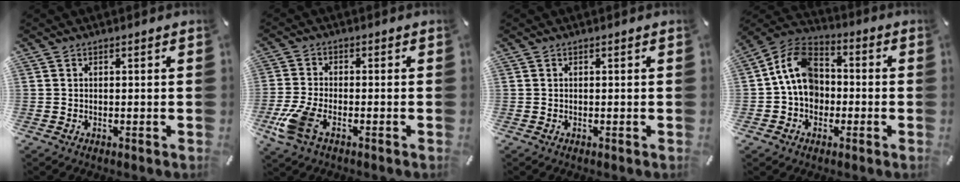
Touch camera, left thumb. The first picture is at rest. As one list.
[{"total": 7.9, "force": [-3.7, 3.7, 6.0], "torque": [-0.143, -0.005, -0.069]}, {"total": 0.0}, {"total": 11.3, "force": [-1.0, 9.1, 6.6], "torque": [-0.156, 0.024, -0.020]}]